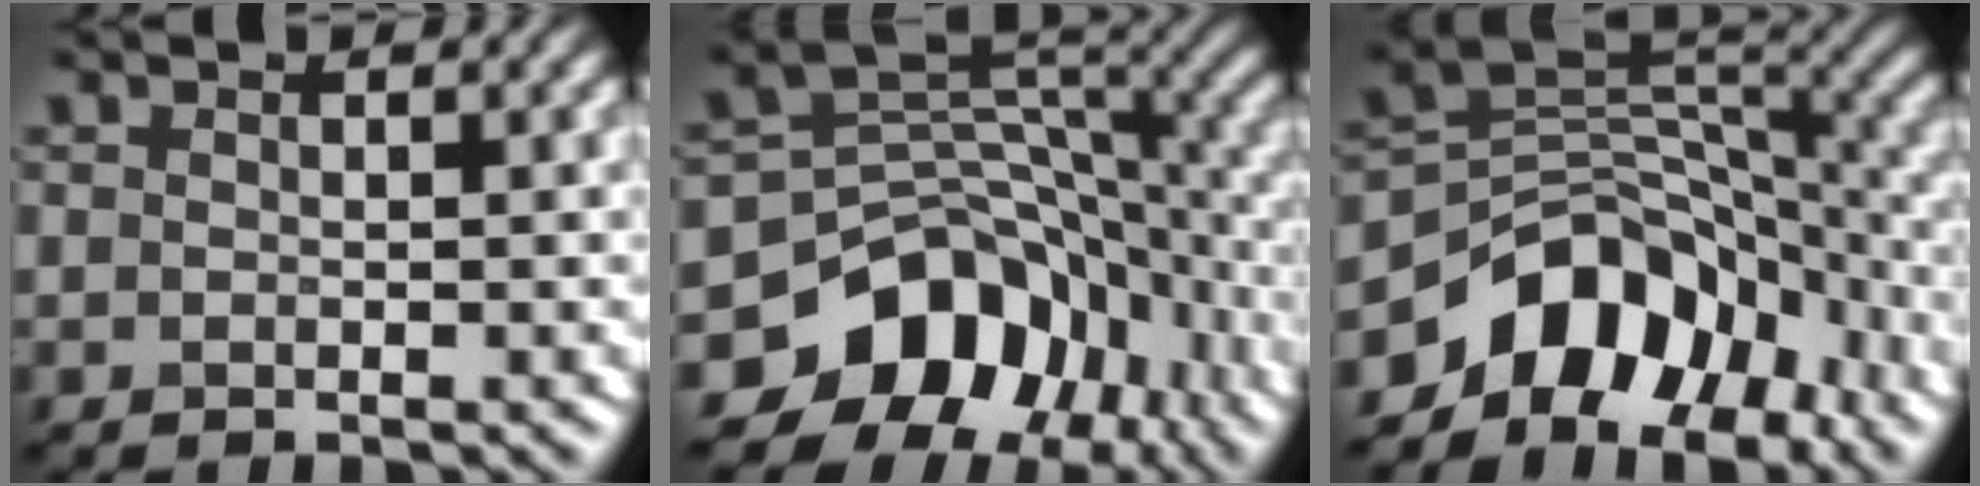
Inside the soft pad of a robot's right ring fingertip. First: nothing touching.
{"total": 11.4, "force": [-6.2, 8.1, 5.1], "torque": [-0.081, 0.008, -0.110]}
{"total": 9.4, "force": [-5.8, 5.9, 4.3], "torque": [-0.043, 0.007, -0.111]}